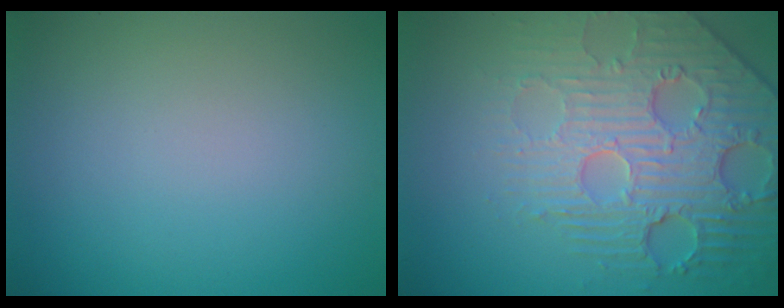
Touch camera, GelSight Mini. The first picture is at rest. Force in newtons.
{"total": 5.7, "press": 5.0, "slide": 2.7}